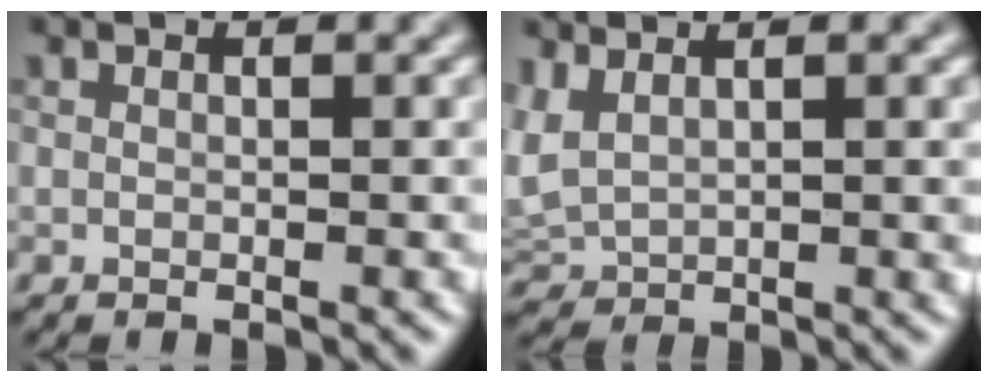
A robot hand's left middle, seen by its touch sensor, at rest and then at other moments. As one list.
[{"total": 2.3, "force": [0.9, 0.9, 2.0], "torque": [-0.048, 0.010, 0.024]}]